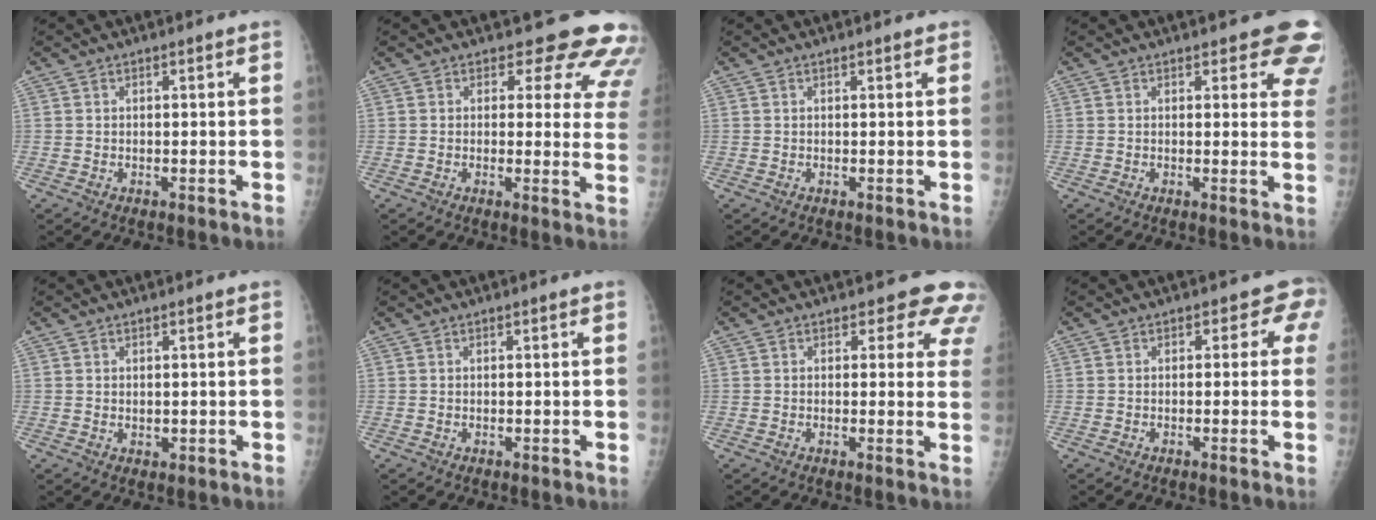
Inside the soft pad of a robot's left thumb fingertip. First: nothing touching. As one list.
[{"total": 9.8, "force": [8.2, 4.5, 2.8], "torque": [0.022, -0.041, 0.061]}, {"total": 1.0, "force": [0.7, 0.4, 0.6], "torque": [-0.007, -0.001, 0.006]}, {"total": 8.1, "force": [6.6, 3.2, 3.4], "torque": [0.009, -0.028, 0.052]}, {"total": 1.2, "force": [0.3, 0.9, 0.7], "torque": [-0.008, -0.004, 0.008]}, {"total": 0.0}, {"total": 7.2, "force": [5.8, 3.5, 2.4], "torque": [0.018, -0.025, 0.040]}, {"total": 3.1, "force": [1.1, 2.4, 1.5], "torque": [0.023, 0.004, -0.005]}]